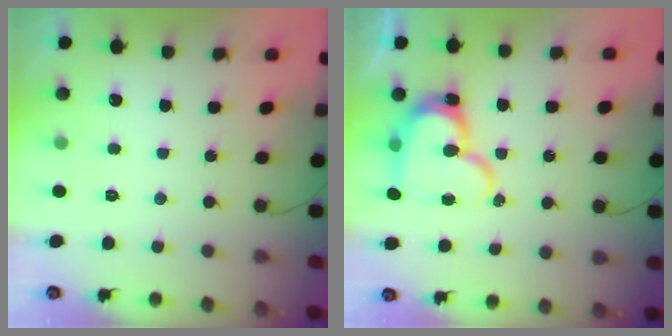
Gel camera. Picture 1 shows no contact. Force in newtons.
{"total": 17.5, "press": 17.5, "slide": 1.2}